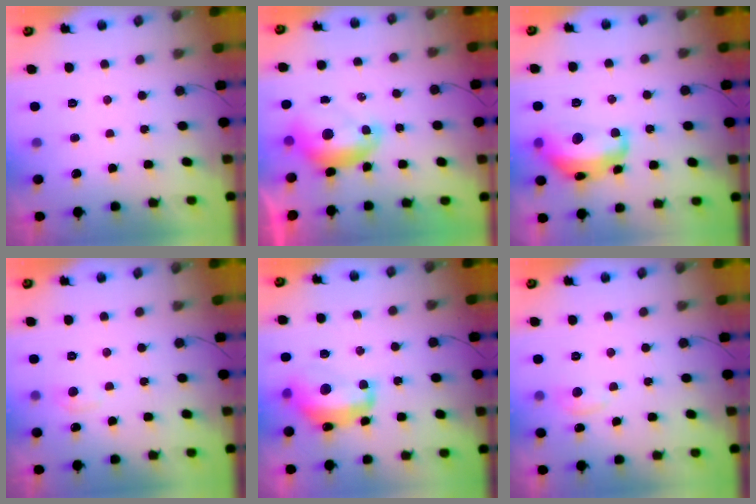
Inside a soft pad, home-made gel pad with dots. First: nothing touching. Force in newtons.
{"total": 7.6, "press": 7.5, "slide": 1.0}
{"total": 15.3, "press": 15.2, "slide": 0.9}
{"total": 5.8, "press": 5.8, "slide": 0.7}
{"total": 13.7, "press": 13.7, "slide": 1.1}
{"total": 5.5, "press": 5.4, "slide": 0.8}